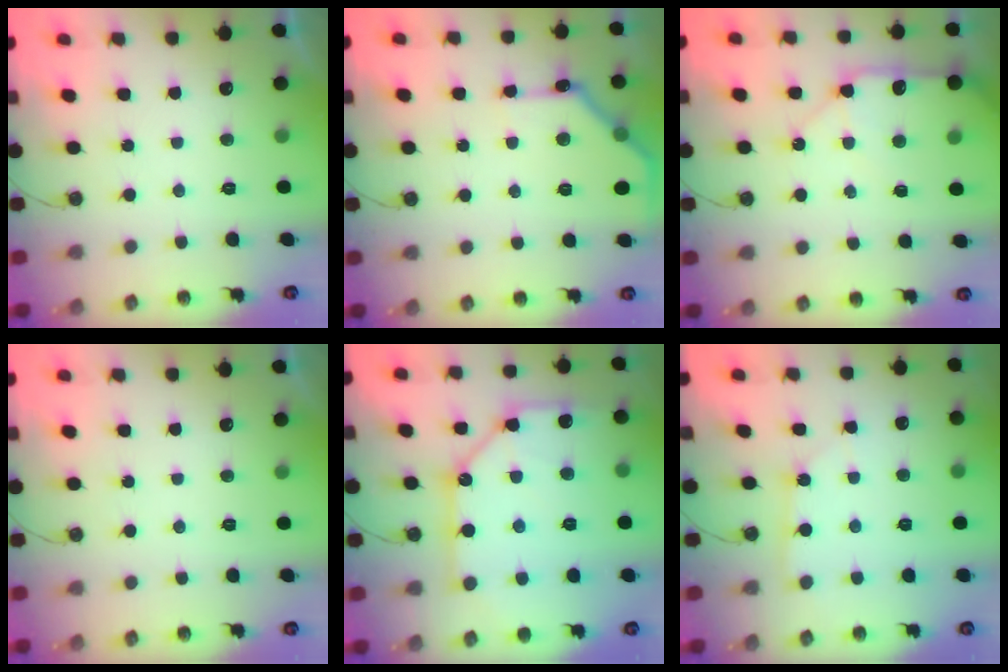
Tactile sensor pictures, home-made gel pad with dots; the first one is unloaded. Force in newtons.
{"total": 14.2, "press": 14.2, "slide": 0.3}
{"total": 11.5, "press": 11.4, "slide": 1.6}
{"total": 0.0}
{"total": 15.6, "press": 15.6, "slide": 1.4}
{"total": 2.5, "press": 2.5, "slide": 0.2}